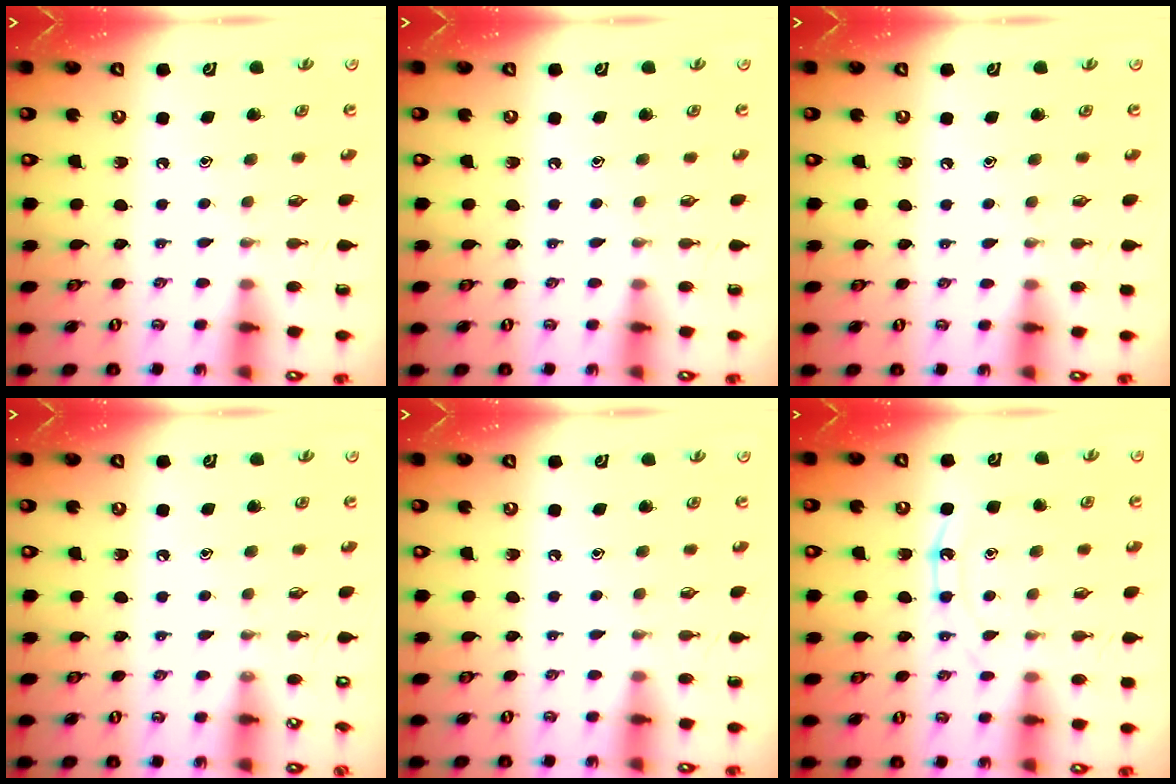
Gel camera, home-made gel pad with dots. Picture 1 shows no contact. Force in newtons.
{"total": 0.0}
{"total": 2.8, "press": 2.8, "slide": 0.5}
{"total": 4.1, "press": 4.1, "slide": 0.6}
{"total": 0.0}
{"total": 10.5, "press": 10.4, "slide": 0.9}